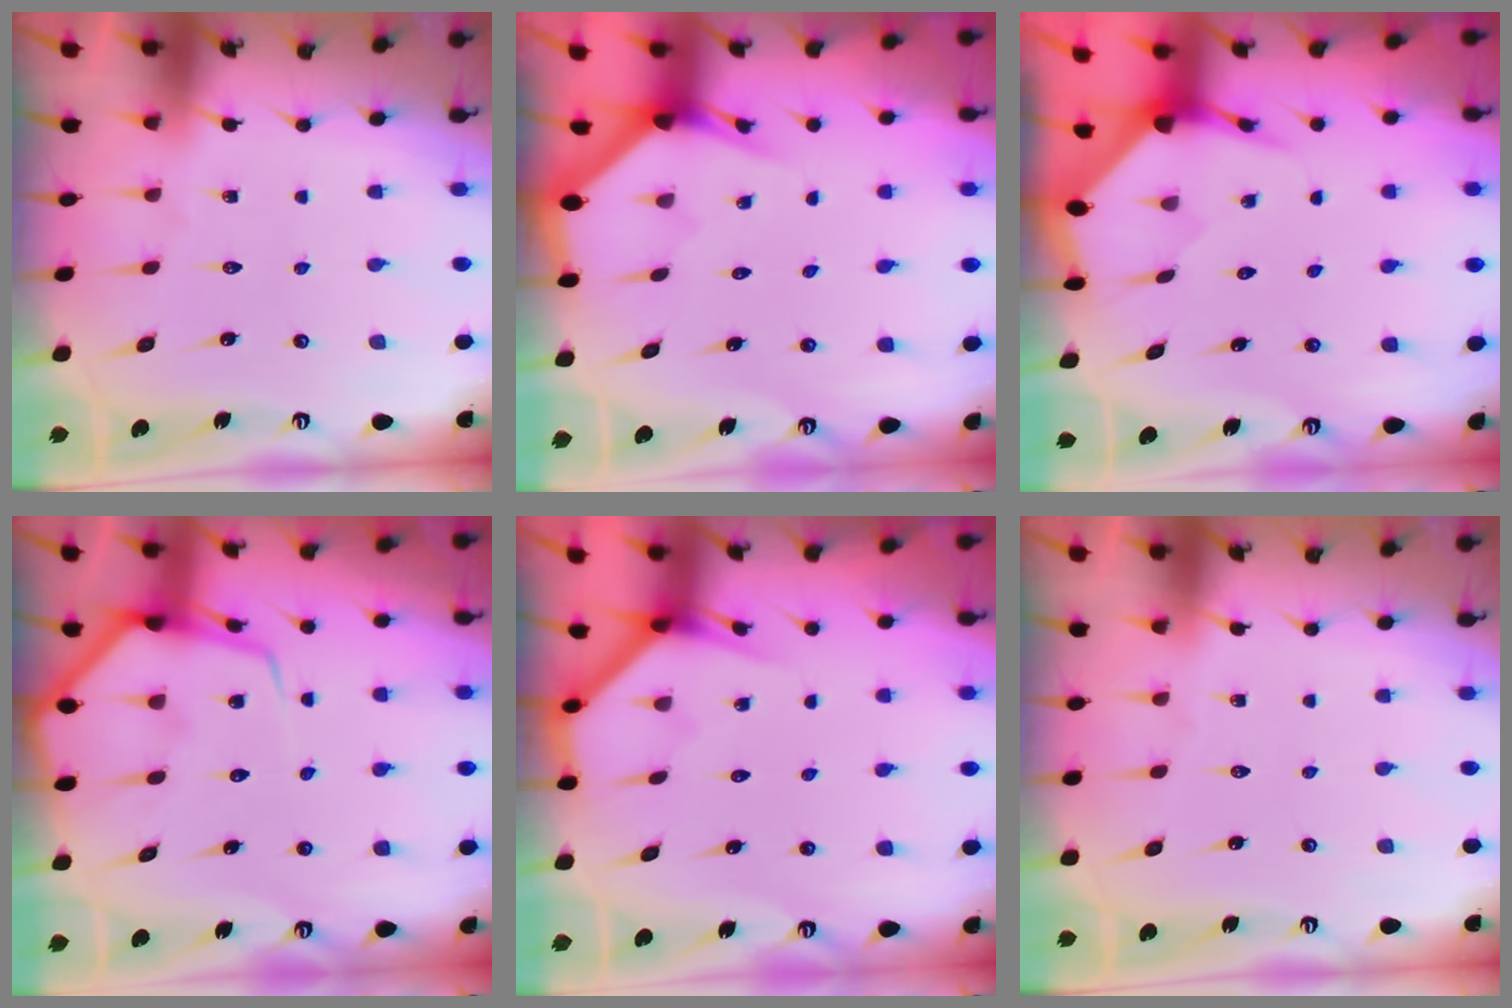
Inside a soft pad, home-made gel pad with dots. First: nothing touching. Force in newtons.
{"total": 2.9, "press": 2.9, "slide": 0.0}
{"total": 3.6, "press": 3.6, "slide": 0.4}
{"total": 8.7, "press": 8.6, "slide": 1.0}
{"total": 3.9, "press": 3.9, "slide": 0.3}
{"total": 0.0}